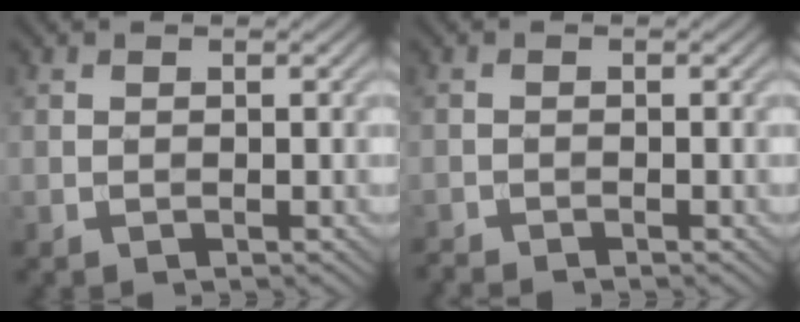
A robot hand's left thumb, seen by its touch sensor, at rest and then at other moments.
{"total": 1.2, "force": [-1.2, -0.1, 0.2], "torque": [-0.002, -0.003, -0.026]}